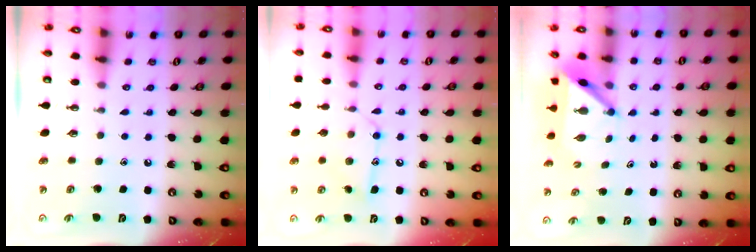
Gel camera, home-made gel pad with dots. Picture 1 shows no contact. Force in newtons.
{"total": 12.8, "press": 12.7, "slide": 0.7}
{"total": 4.9, "press": 4.9, "slide": 0.4}